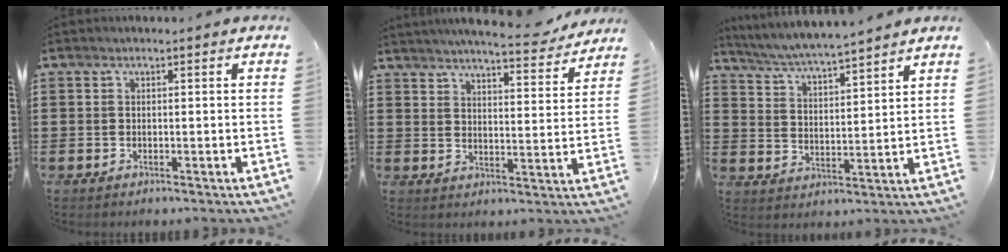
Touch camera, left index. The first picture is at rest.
{"total": 5.8, "force": [5.5, -0.1, 1.9], "torque": [-0.043, -0.038, 0.091]}
{"total": 5.0, "force": [4.9, -0.4, 1.0], "torque": [-0.041, -0.032, 0.082]}